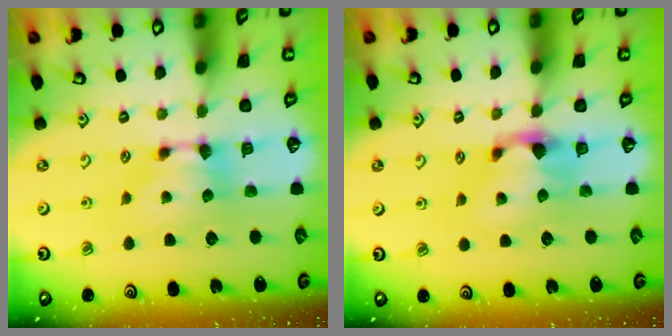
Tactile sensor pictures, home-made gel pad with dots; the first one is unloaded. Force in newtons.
{"total": 1.1, "press": 0.2, "slide": 1.1}